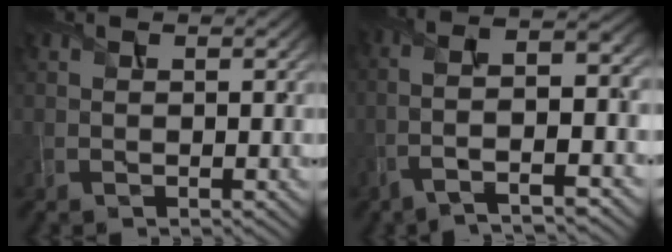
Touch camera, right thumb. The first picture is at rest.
{"total": 10.1, "force": [-3.7, 2.8, 9.0], "torque": [-0.158, 0.017, -0.069]}